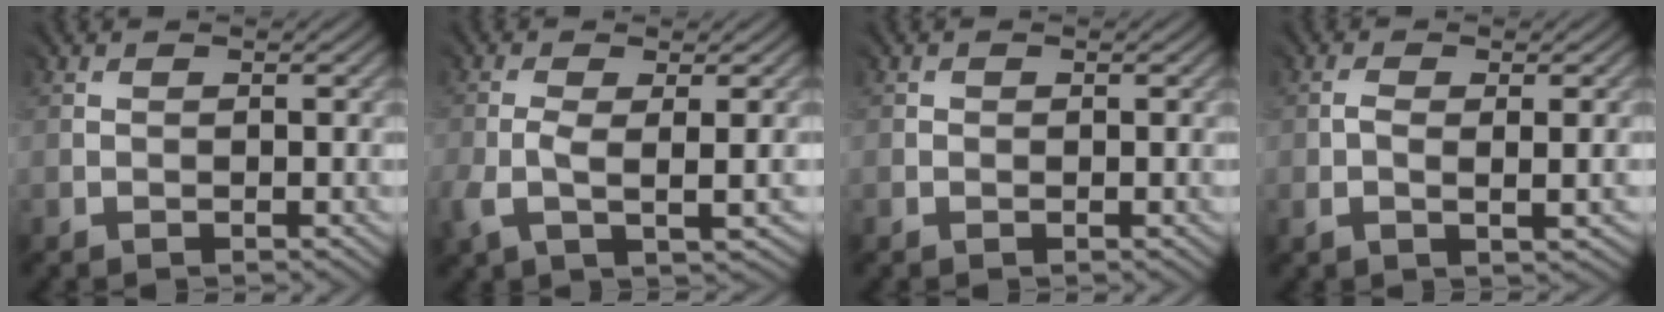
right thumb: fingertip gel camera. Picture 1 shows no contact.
{"total": 3.6, "force": [-0.5, 1.4, 3.3], "torque": [-0.092, -0.007, -0.009]}
{"total": 0.7, "force": [0.2, 0.6, -0.1], "torque": [0.011, -0.002, 0.002]}
{"total": 1.8, "force": [0.1, 0.6, 1.7], "torque": [-0.045, 0.000, 0.001]}